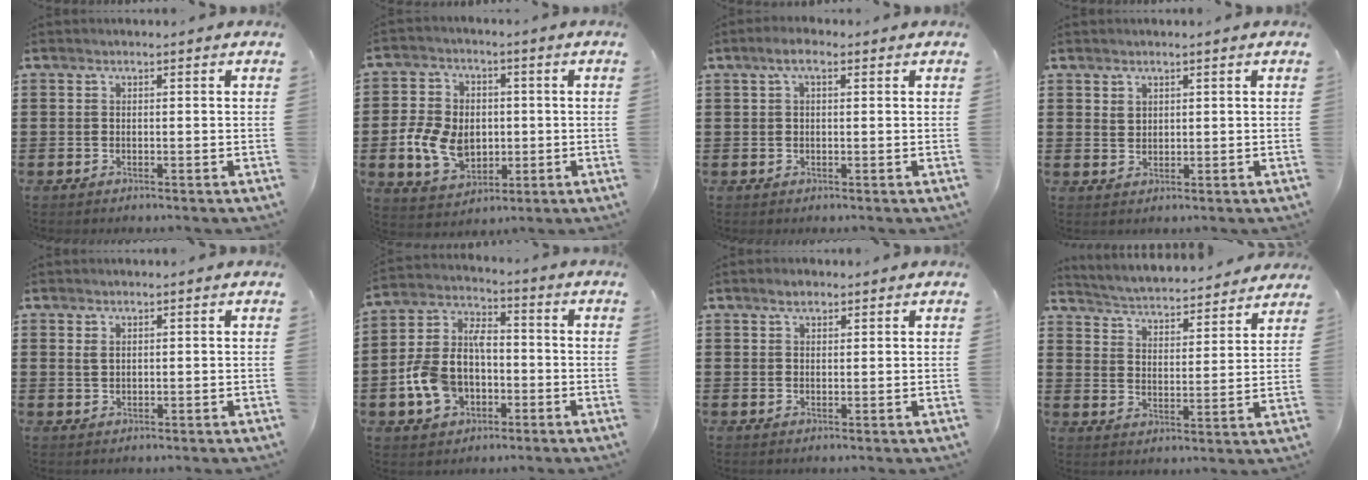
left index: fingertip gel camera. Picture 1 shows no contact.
{"total": 9.4, "force": [-0.9, 7.3, 5.9], "torque": [-0.133, 0.016, -0.016]}
{"total": 2.7, "force": [0.9, 1.1, 2.4], "torque": [-0.049, 0.008, 0.014]}
{"total": 1.6, "force": [1.3, 0.9, 0.4], "torque": [-0.010, 0.001, 0.026]}
{"total": 1.3, "force": [0.7, 0.6, 0.9], "torque": [-0.020, 0.003, 0.013]}
{"total": 9.7, "force": [-2.0, 7.0, 6.4], "torque": [-0.168, 0.009, -0.041]}
{"total": 1.9, "force": [1.4, 0.8, 0.9], "torque": [-0.020, 0.004, 0.026]}
{"total": 3.6, "force": [3.6, -0.3, 0.2], "torque": [-0.028, -0.037, 0.054]}